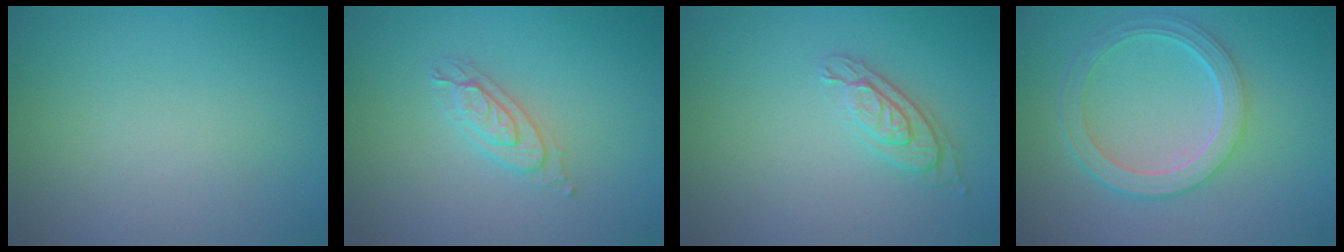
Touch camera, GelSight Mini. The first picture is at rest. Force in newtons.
{"total": 2.1, "press": 2.1, "slide": 0.2}
{"total": 2.4, "press": 1.9, "slide": 1.4}
{"total": 5.0, "press": 3.7, "slide": 3.3}